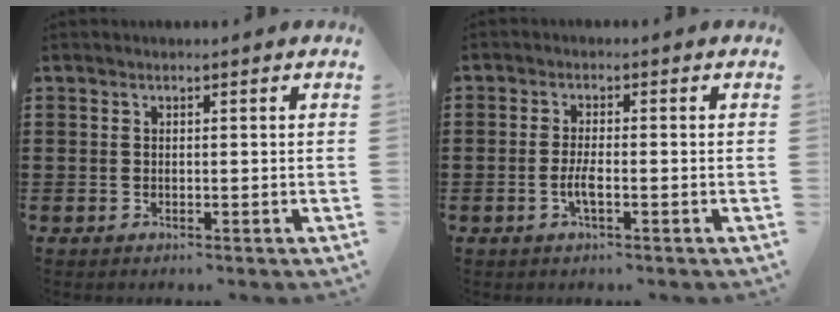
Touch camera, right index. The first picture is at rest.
{"total": 2.8, "force": [-1.0, 0.6, 2.5], "torque": [-0.059, -0.004, -0.023]}